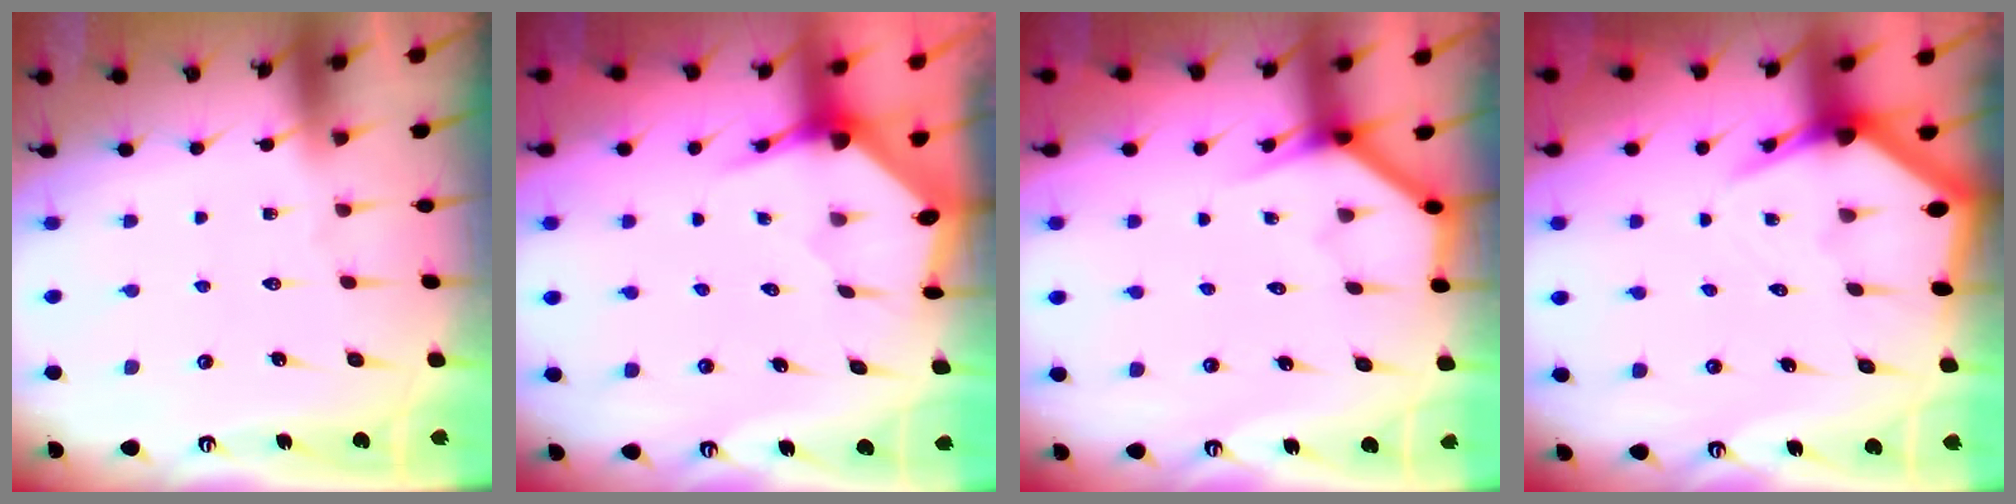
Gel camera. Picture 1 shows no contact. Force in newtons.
{"total": 3.5, "press": 3.4, "slide": 0.5}
{"total": 3.8, "press": 3.8, "slide": 0.3}
{"total": 4.5, "press": 4.5, "slide": 0.5}